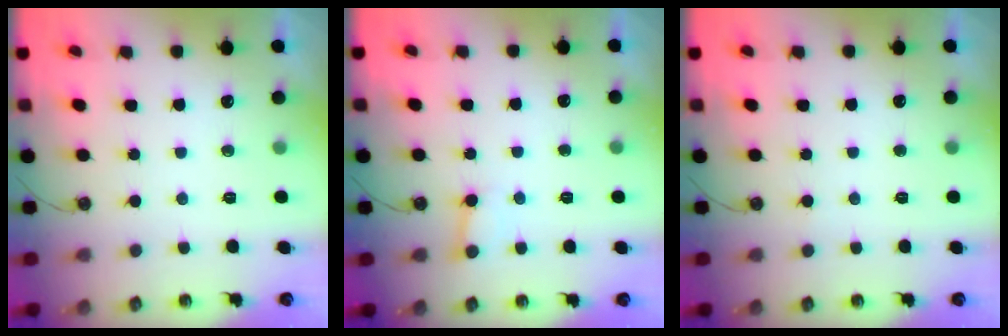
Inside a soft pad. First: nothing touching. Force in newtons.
{"total": 4.8, "press": 4.7, "slide": 0.4}
{"total": 3.7, "press": 3.7, "slide": 0.3}